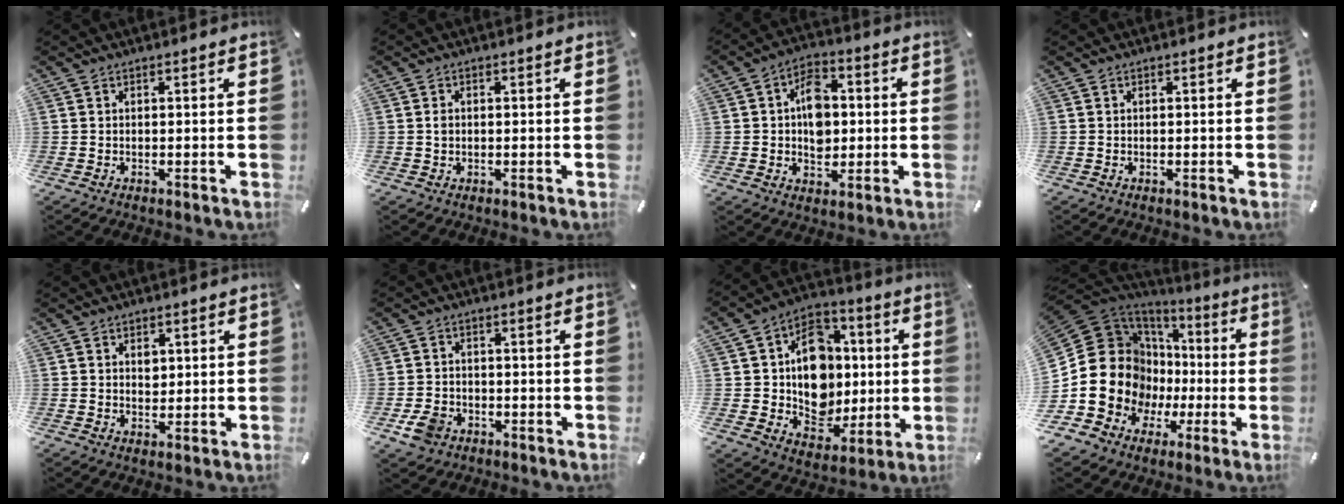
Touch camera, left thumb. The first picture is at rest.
{"total": 1.1, "force": [0.0, 0.9, 0.7], "torque": [-0.015, 0.004, -0.001]}
{"total": 9.5, "force": [0.2, 7.2, 6.1], "torque": [-0.092, 0.007, 0.005]}
{"total": 0.0}
{"total": 2.6, "force": [0.7, 2.1, 1.2], "torque": [0.006, -0.008, 0.005]}
{"total": 5.5, "force": [-2.6, 4.3, 2.4], "torque": [-0.046, 0.006, -0.050]}
{"total": 15.5, "force": [1.1, 13.4, 7.7], "torque": [-0.118, -0.007, 0.034]}
{"total": 19.3, "force": [0.1, 17.1, 8.8], "torque": [-0.188, -0.031, 0.028]}